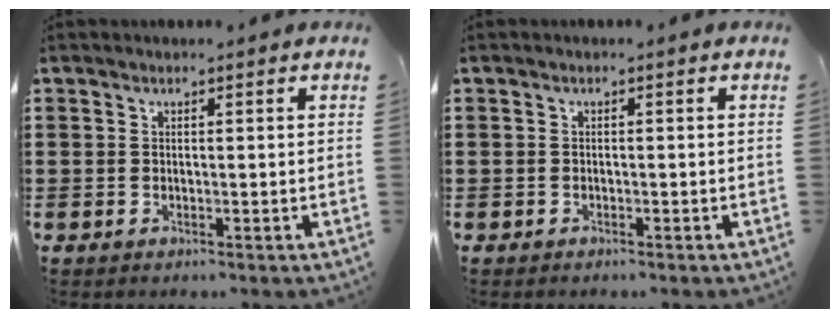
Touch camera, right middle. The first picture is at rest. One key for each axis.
{"total": 0.5, "fx": -0.5, "fy": 0.2, "fz": -0.1, "tx": -0.001, "ty": -0.001, "tz": -0.009}